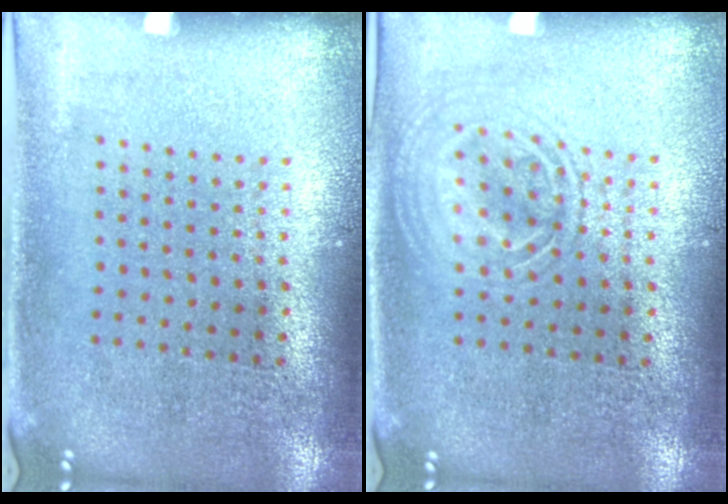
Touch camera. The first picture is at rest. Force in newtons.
{"total": 1.3, "press": 1.3, "slide": 0.2}